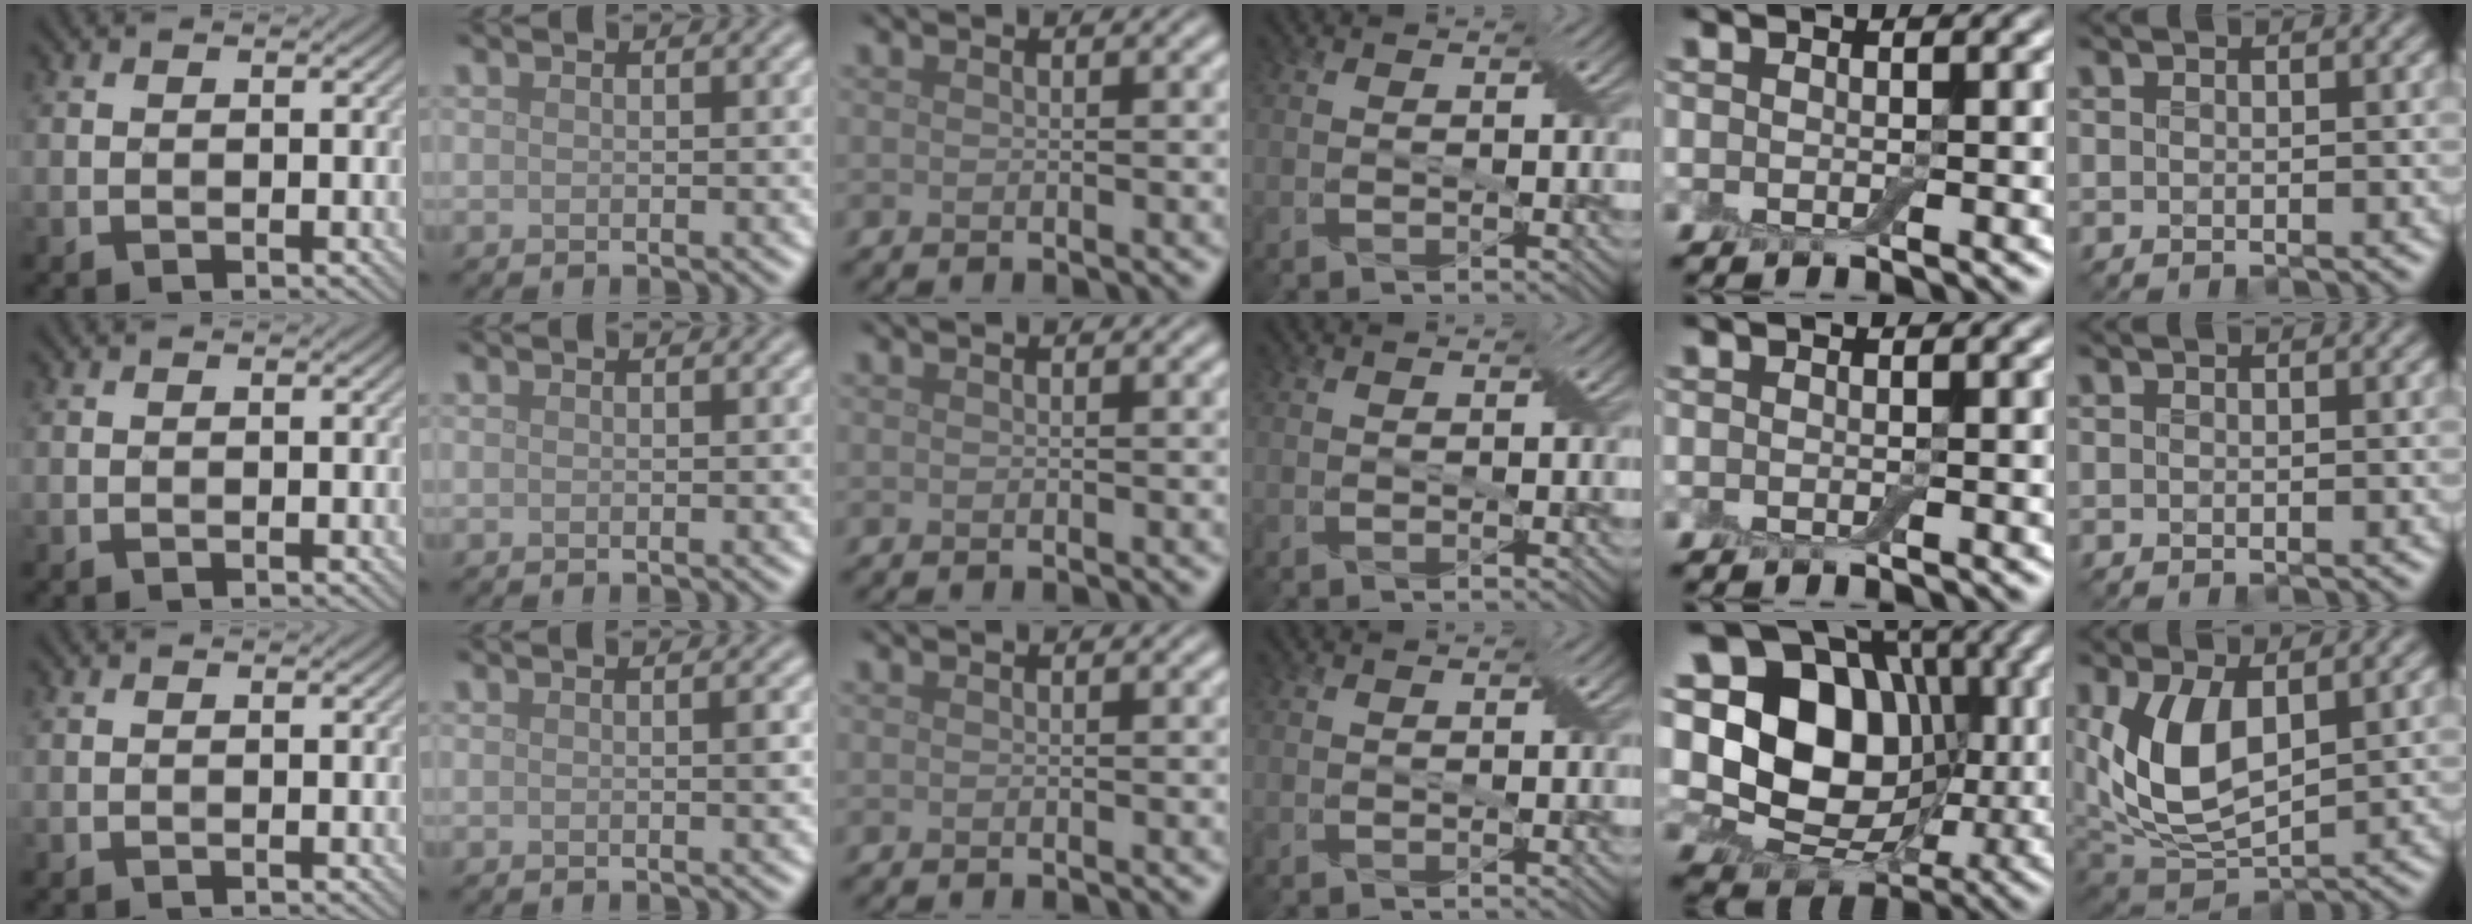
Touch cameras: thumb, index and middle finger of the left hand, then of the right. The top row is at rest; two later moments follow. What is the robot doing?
{"motion": "extract", "object": "drawer"}